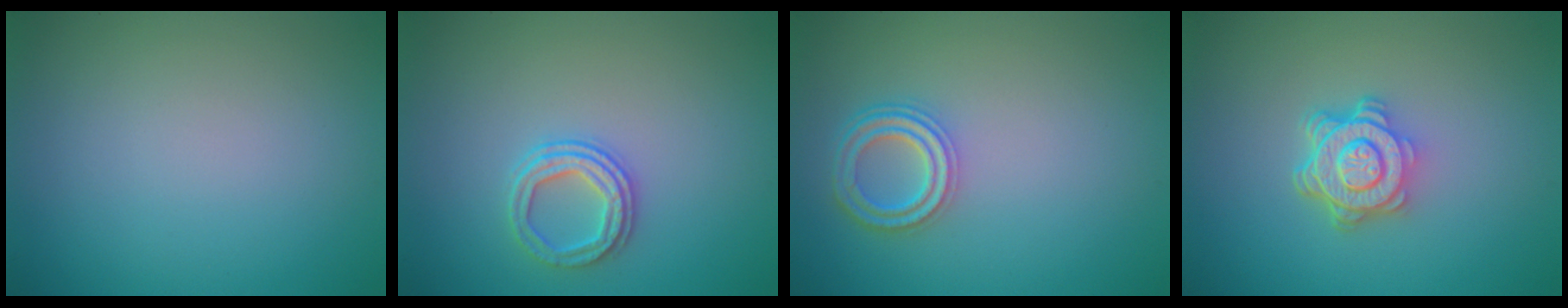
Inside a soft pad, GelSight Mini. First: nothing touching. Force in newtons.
{"total": 2.5, "press": 2.3, "slide": 1.0}
{"total": 3.6, "press": 2.9, "slide": 2.1}
{"total": 4.9, "press": 3.7, "slide": 3.2}